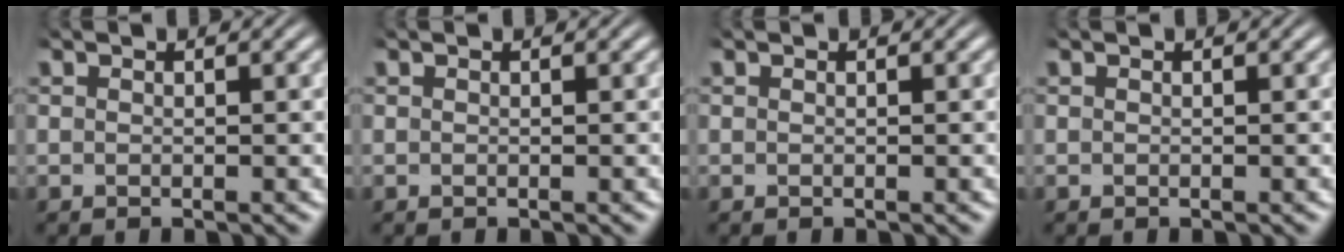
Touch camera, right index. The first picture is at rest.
{"total": 0.0}
{"total": 0.0}
{"total": 0.0}